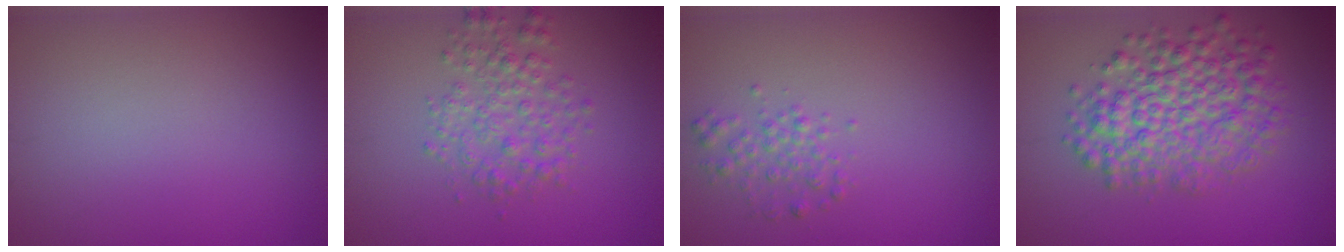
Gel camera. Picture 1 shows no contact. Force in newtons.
{"total": 3.1, "press": 3.1, "slide": 0.1}
{"total": 1.7, "press": 1.7, "slide": 0.0}
{"total": 7.0, "press": 7.0, "slide": 0.2}